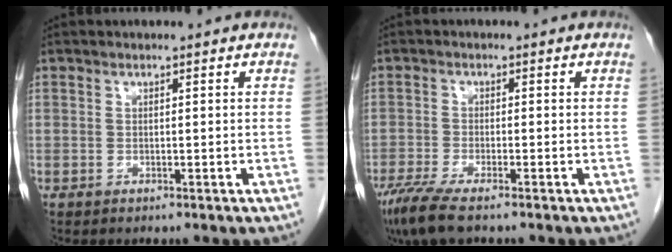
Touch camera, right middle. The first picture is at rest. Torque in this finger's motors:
{"motor_torque": [1.01, -0.68, 0.08, 0.06]}